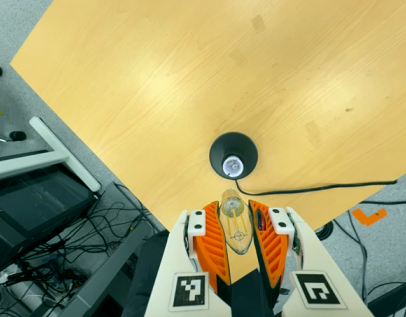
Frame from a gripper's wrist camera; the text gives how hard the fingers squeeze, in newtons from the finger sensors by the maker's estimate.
{"total": 22.2, "left": 25.6, "right": 18.9}